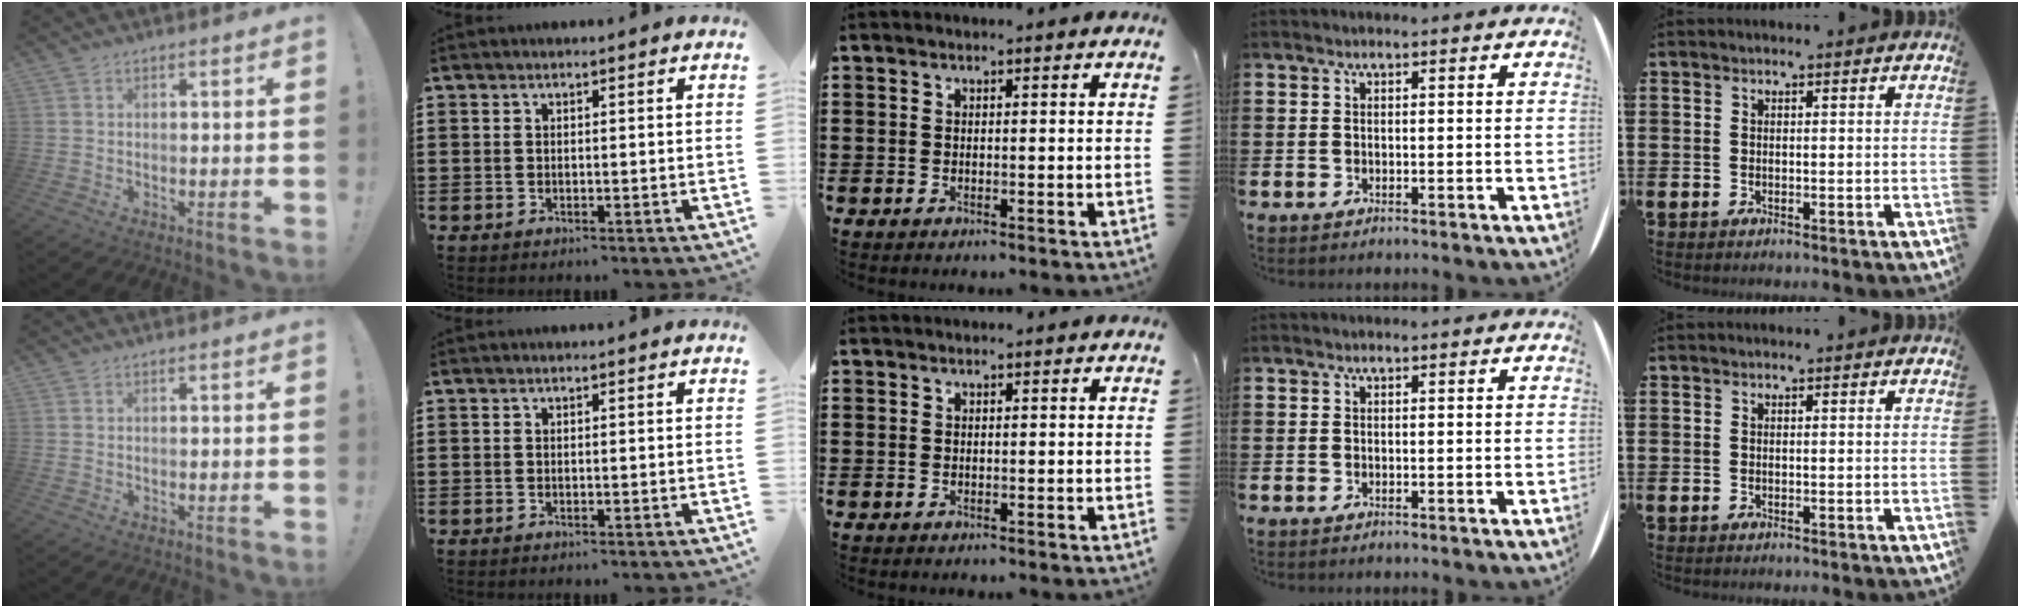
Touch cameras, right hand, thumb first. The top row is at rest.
{}